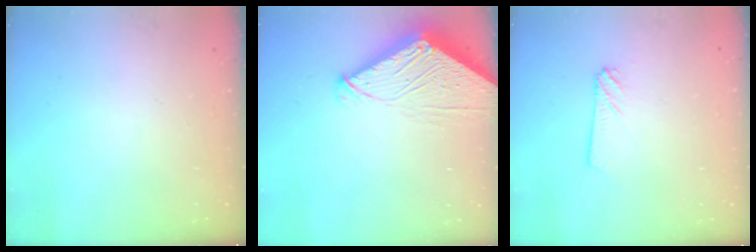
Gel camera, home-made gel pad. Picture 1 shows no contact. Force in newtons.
{"total": 7.1, "press": 7.1, "slide": 0.8}
{"total": 2.4, "press": 2.4, "slide": 0.3}